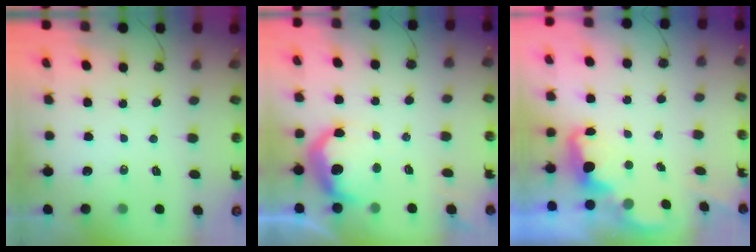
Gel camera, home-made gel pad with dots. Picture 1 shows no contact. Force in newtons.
{"total": 9.9, "press": 9.8, "slide": 0.7}
{"total": 2.3, "press": 2.2, "slide": 0.7}